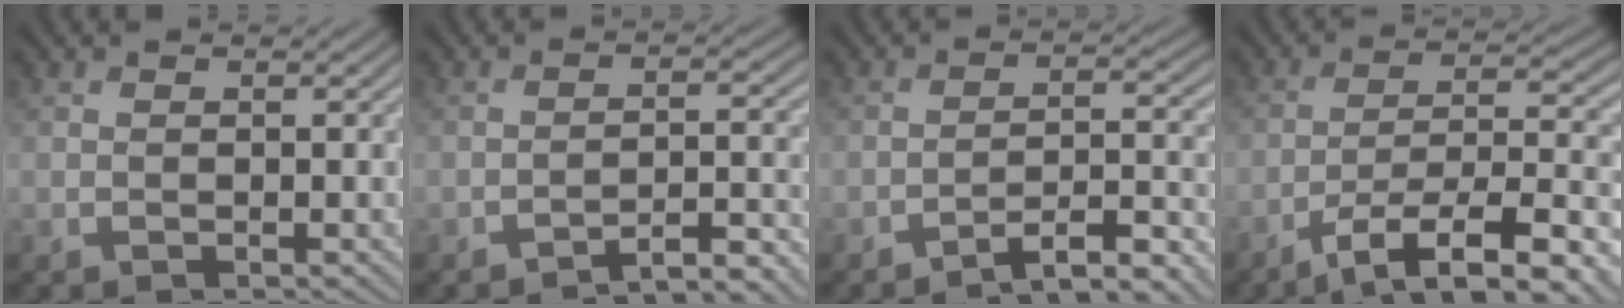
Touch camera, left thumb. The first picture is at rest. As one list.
[{"total": 4.7, "force": [-3.9, 0.6, 2.5], "torque": [-0.028, 0.018, -0.067]}, {"total": 6.7, "force": [-5.3, 1.1, 4.0], "torque": [-0.051, 0.018, -0.088]}, {"total": 11.6, "force": [-7.2, 3.2, 8.4], "torque": [-0.149, -0.005, -0.110]}]